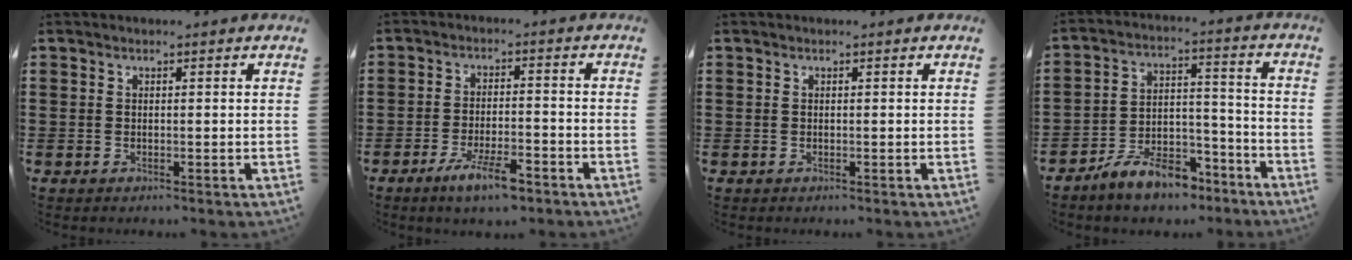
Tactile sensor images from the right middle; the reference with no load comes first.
{"total": 6.2, "force": [-3.9, 1.5, 4.6], "torque": [-0.092, -0.003, -0.071]}
{"total": 0.0}
{"total": 8.5, "force": [-7.3, 2.9, 3.2], "torque": [-0.062, 0.024, -0.140]}